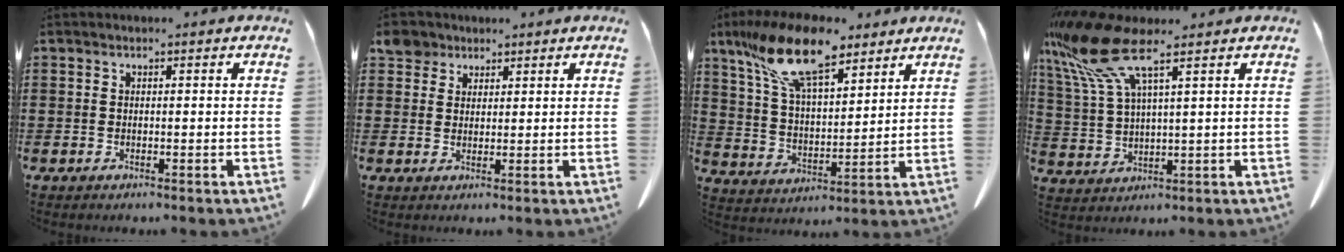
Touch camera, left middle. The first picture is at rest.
{"total": 3.9, "force": [2.9, 2.4, 1.1], "torque": [-0.036, 0.011, 0.056]}
{"total": 14.5, "force": [10.1, 5.2, 9.0], "torque": [-0.214, -0.022, 0.179]}
{"total": 11.3, "force": [7.0, 2.3, 8.6], "torque": [-0.221, -0.035, 0.115]}